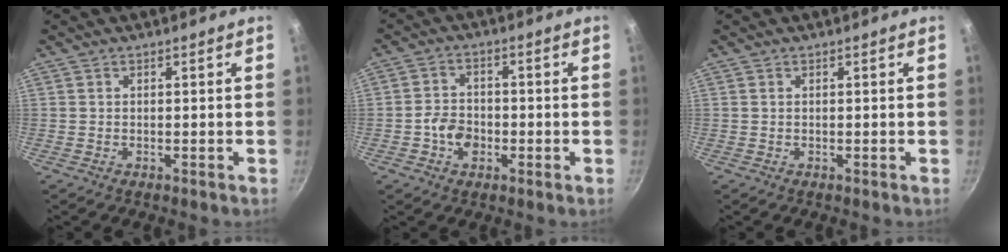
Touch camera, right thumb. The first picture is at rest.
{"total": 5.4, "force": [-1.7, 4.0, 3.2], "torque": [-0.042, 0.018, -0.036]}
{"total": 0.0}